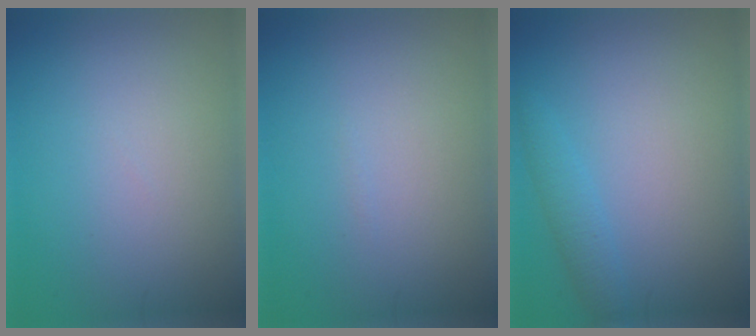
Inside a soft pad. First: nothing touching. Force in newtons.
{"total": 0.0}
{"total": 1.6, "press": 1.6, "slide": 0.1}